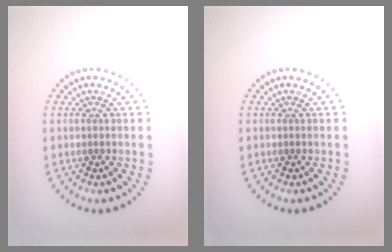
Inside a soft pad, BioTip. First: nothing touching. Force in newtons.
{"total": 0.0}